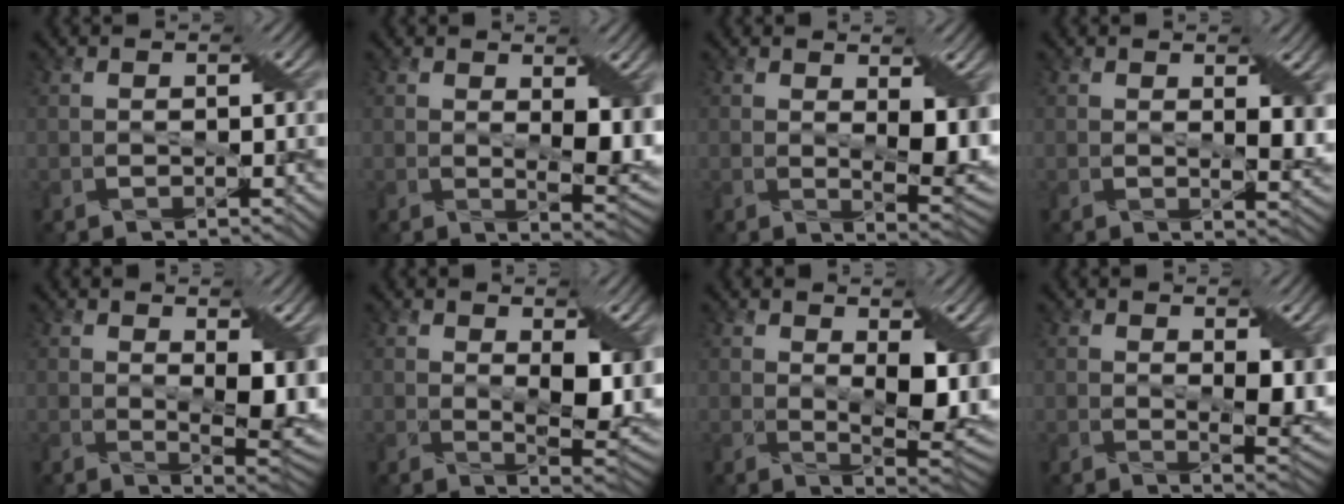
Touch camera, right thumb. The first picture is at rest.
{"total": 6.0, "force": [1.2, 2.7, 5.3], "torque": [-0.090, -0.013, 0.028]}
{"total": 6.3, "force": [1.2, 2.7, 5.5], "torque": [-0.093, -0.012, 0.028]}
{"total": 4.1, "force": [1.2, 1.5, 3.6], "torque": [-0.058, -0.007, 0.024]}
{"total": 7.4, "force": [1.4, 3.2, 6.5], "torque": [-0.110, -0.013, 0.030]}
{"total": 7.2, "force": [1.6, 3.2, 6.2], "torque": [-0.111, -0.012, 0.034]}
{"total": 8.5, "force": [1.7, 3.7, 7.4], "torque": [-0.127, -0.012, 0.036]}
{"total": 5.4, "force": [1.1, 2.3, 4.7], "torque": [-0.080, -0.012, 0.026]}